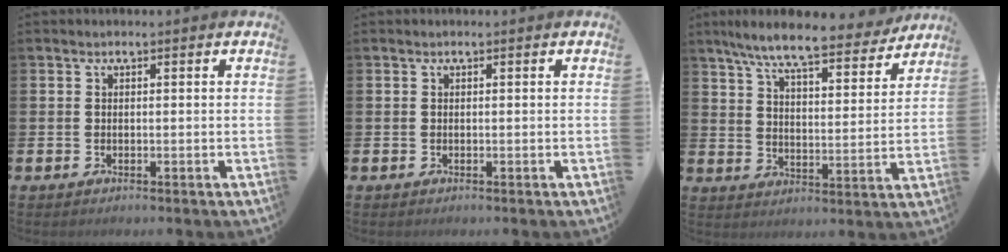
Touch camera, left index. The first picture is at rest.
{"total": 0.0}
{"total": 9.0, "force": [8.0, 1.2, 3.9], "torque": [-0.086, -0.048, 0.136]}